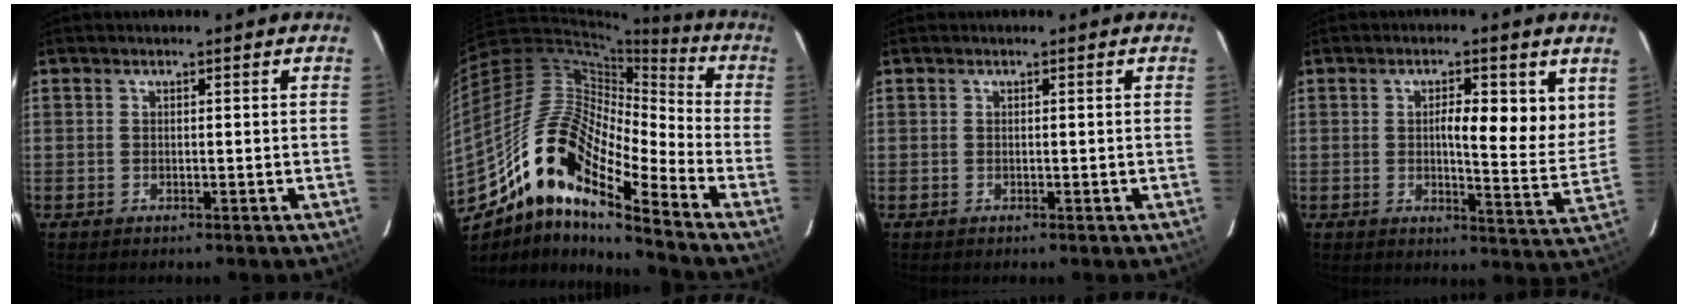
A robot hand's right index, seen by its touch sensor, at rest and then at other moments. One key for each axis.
{"total": 18.9, "fx": -10.9, "fy": 4.6, "fz": 14.7, "tx": -0.283, "ty": 0.026, "tz": -0.188}
{"total": 0.0}
{"total": 8.9, "fx": 3.0, "fy": 2.3, "fz": 8.1, "tx": -0.103, "ty": -0.004, "tz": 0.039}